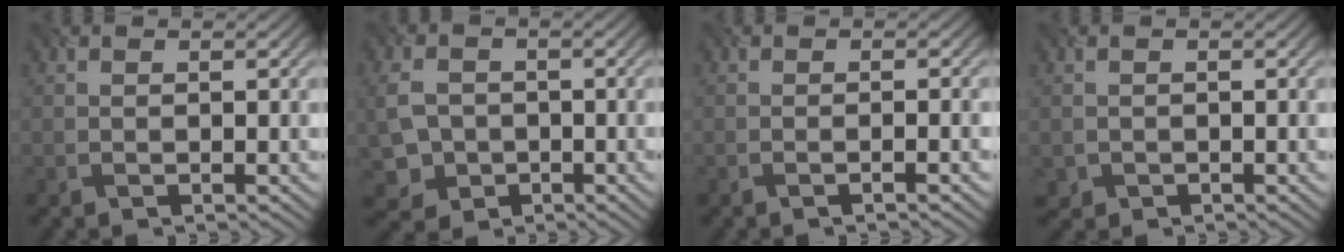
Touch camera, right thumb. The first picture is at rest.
{"total": 4.9, "force": [-1.0, 4.2, 2.4], "torque": [-0.067, -0.010, -0.023]}
{"total": 1.5, "force": [-0.7, 0.2, 1.3], "torque": [-0.015, 0.010, -0.023]}
{"total": 1.1, "force": [-0.7, 0.9, 0.0], "torque": [-0.001, -0.003, -0.014]}